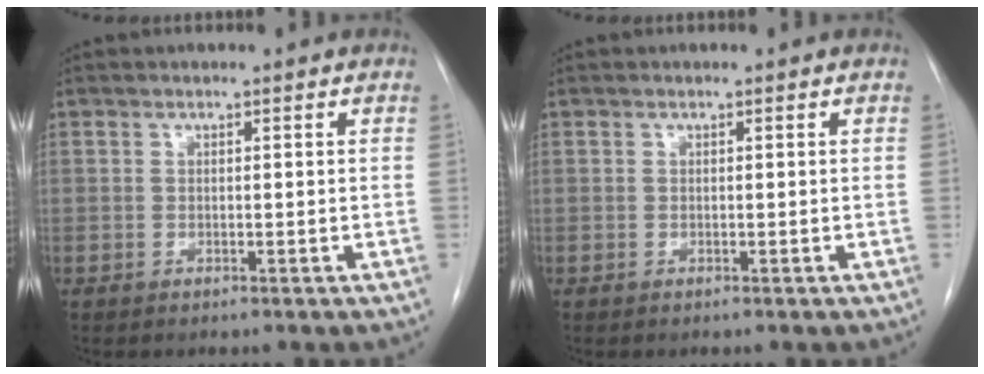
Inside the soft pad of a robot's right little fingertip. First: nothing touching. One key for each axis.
{"total": 0.0}